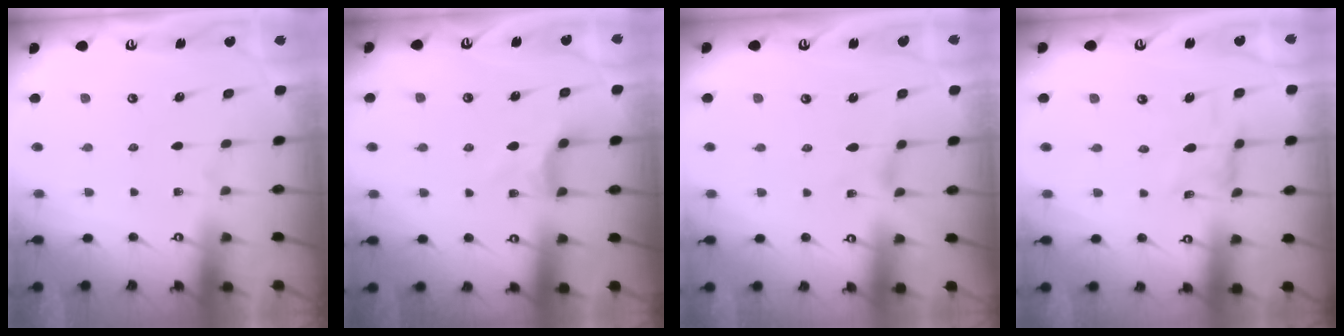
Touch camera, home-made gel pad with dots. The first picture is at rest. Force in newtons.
{"total": 3.8, "press": 3.8, "slide": 0.5}
{"total": 0.0}
{"total": 1.2, "press": 1.2, "slide": 0.2}